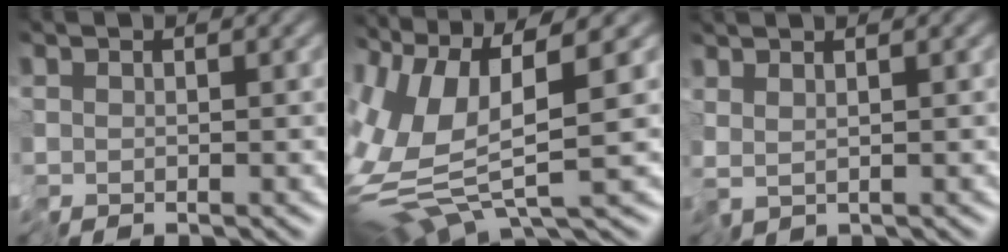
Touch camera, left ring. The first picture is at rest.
{"total": 9.3, "force": [1.3, 2.3, 8.9], "torque": [-0.206, -0.008, 0.033]}
{"total": 1.4, "force": [1.0, -0.6, 0.7], "torque": [-0.016, -0.002, 0.027]}